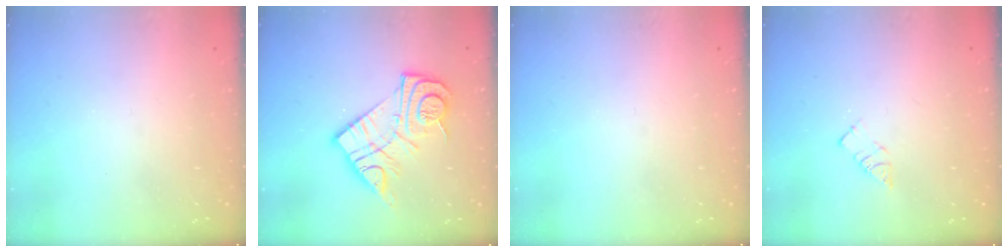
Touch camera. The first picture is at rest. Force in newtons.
{"total": 16.0, "press": 16.0, "slide": 1.3}
{"total": 0.0}
{"total": 4.0, "press": 4.0, "slide": 0.0}